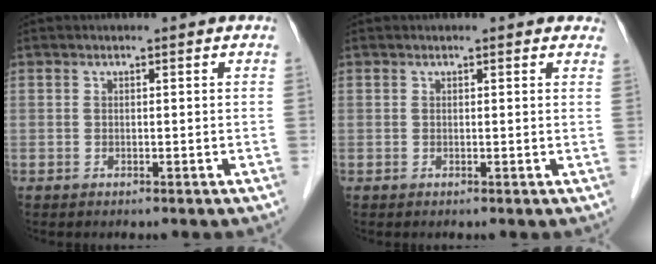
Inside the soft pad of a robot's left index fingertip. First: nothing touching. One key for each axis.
{"total": 2.3, "fx": 1.9, "fy": 0.8, "fz": 1.0, "tx": -0.007, "ty": 0.006, "tz": 0.008}